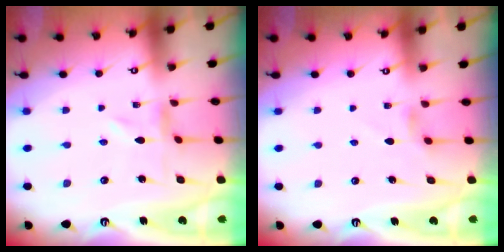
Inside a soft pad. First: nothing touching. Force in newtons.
{"total": 2.5, "press": 2.5, "slide": 0.4}